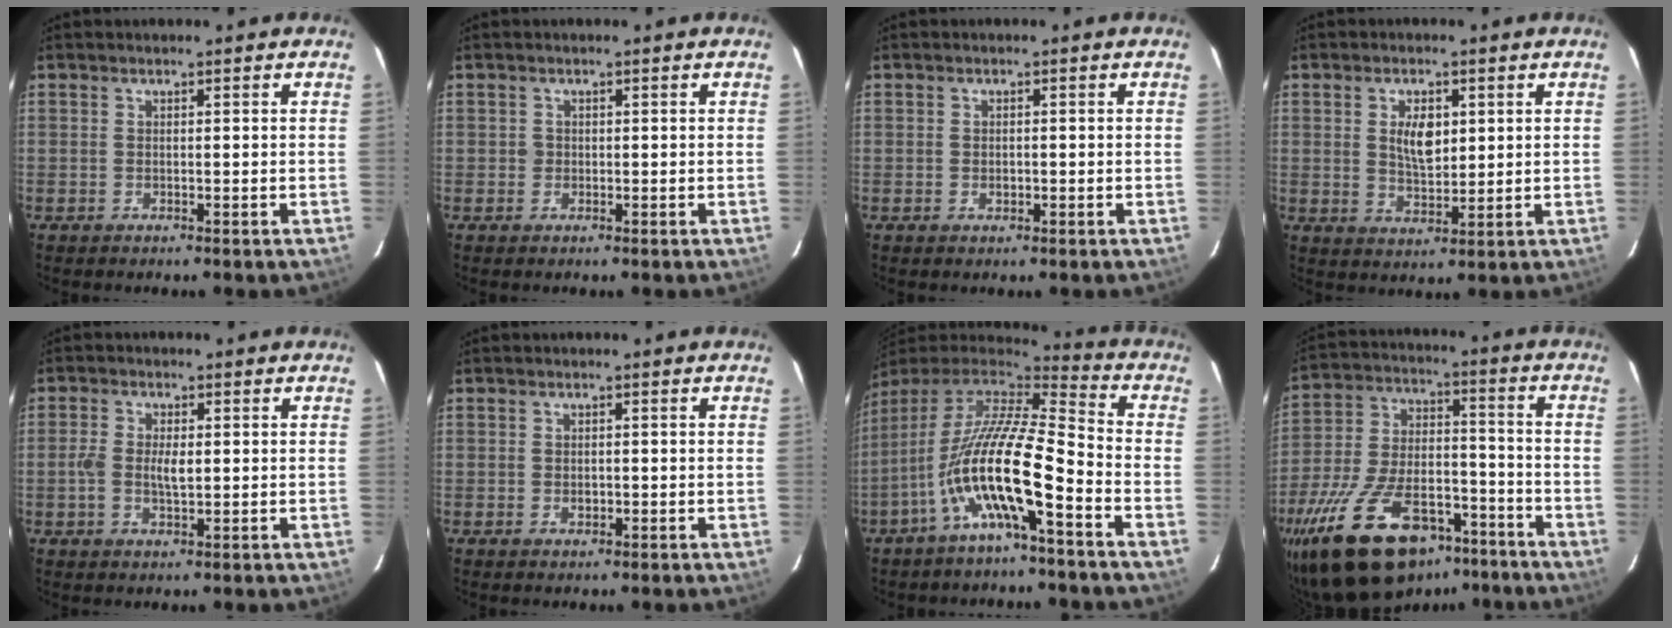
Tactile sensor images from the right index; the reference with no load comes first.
{"total": 1.1, "force": [-0.2, 1.1, 0.0], "torque": [0.006, 0.001, -0.002]}
{"total": 1.1, "force": [-0.2, 1.0, 0.5], "torque": [-0.006, 0.002, -0.002]}
{"total": 6.1, "force": [1.5, 3.2, 4.9], "torque": [-0.084, 0.001, 0.031]}
{"total": 4.6, "force": [-0.4, 2.3, 4.0], "torque": [-0.078, 0.000, -0.010]}
{"total": 1.4, "force": [-0.2, 1.2, 0.6], "torque": [-0.009, 0.002, -0.003]}
{"total": 16.2, "force": [-6.5, 2.6, 14.6], "torque": [-0.261, -0.017, -0.128]}
{"total": 26.1, "force": [-17.3, 12.2, 15.4], "torque": [-0.303, -0.014, -0.267]}